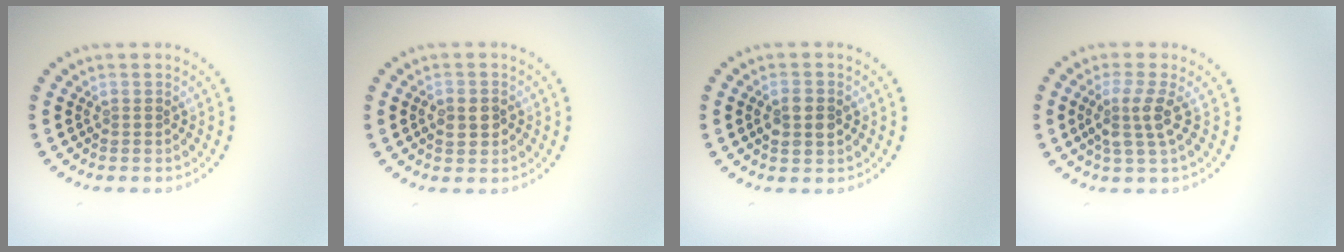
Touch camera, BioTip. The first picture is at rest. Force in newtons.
{"total": 2.1, "press": 2.1, "slide": 0.2}
{"total": 2.2, "press": 2.2, "slide": 0.1}
{"total": 2.8, "press": 2.2, "slide": 1.7}